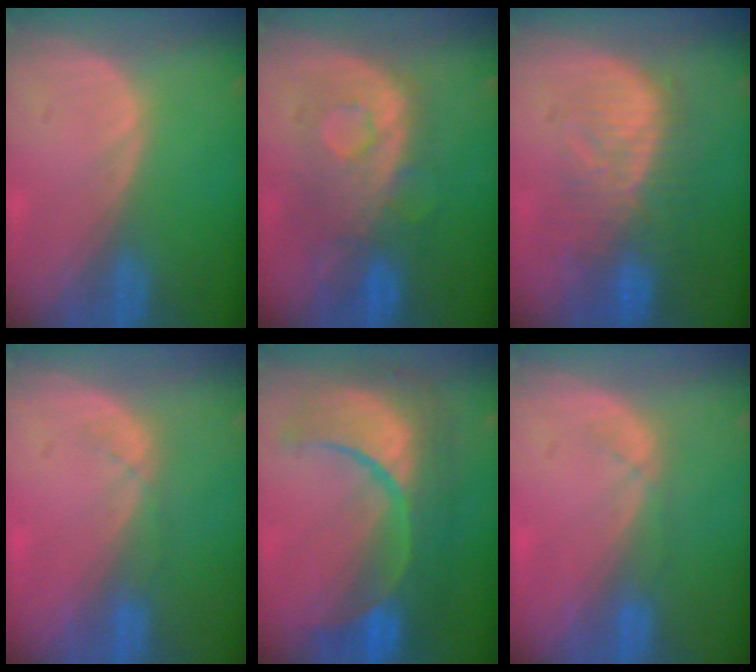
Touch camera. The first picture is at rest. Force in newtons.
{"total": 8.8, "press": 8.5, "slide": 2.2}
{"total": 10.0, "press": 9.0, "slide": 4.2}
{"total": 2.1, "press": 1.9, "slide": 0.9}
{"total": 12.3, "press": 12.2, "slide": 1.4}
{"total": 2.1, "press": 1.9, "slide": 0.9}